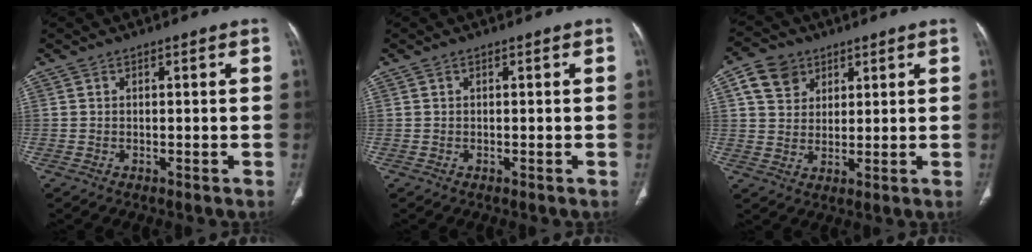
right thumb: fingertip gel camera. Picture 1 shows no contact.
{"total": 0.0}
{"total": 7.5, "force": [3.5, 5.9, 2.9], "torque": [-0.028, -0.008, 0.067]}